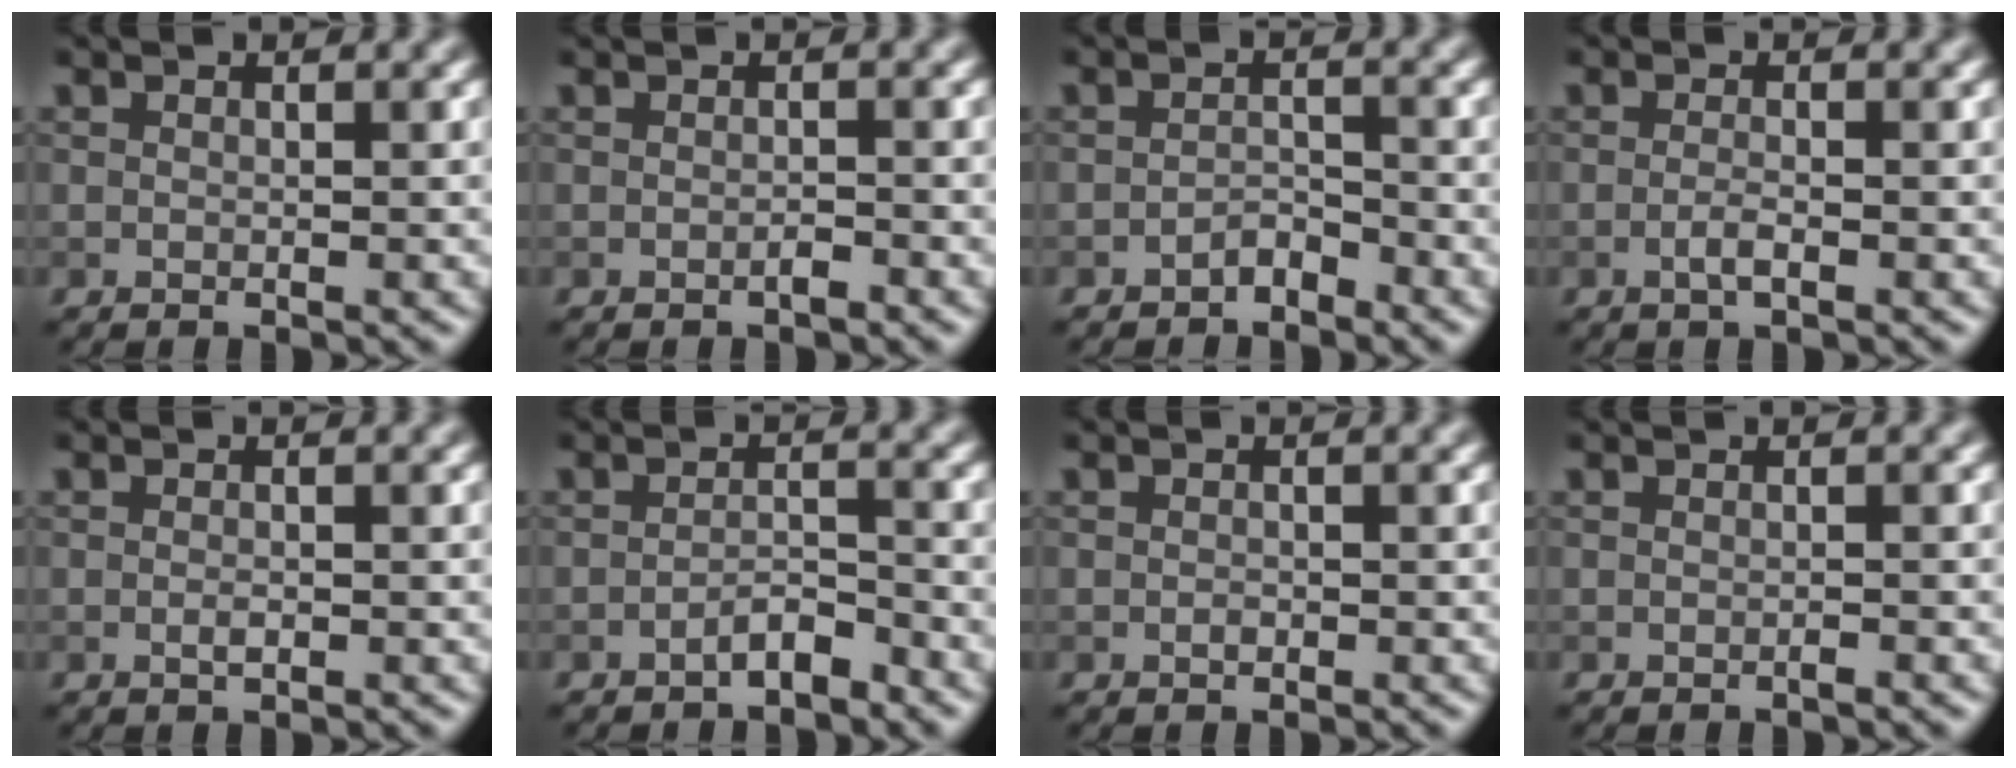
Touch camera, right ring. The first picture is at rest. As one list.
[{"total": 0.9, "force": [-0.6, 0.1, 0.7], "torque": [-0.011, 0.001, -0.009]}, {"total": 1.5, "force": [-1.3, 0.6, 0.6], "torque": [-0.008, 0.006, -0.024]}, {"total": 1.3, "force": [-0.5, 0.3, 1.2], "torque": [-0.024, 0.000, -0.013]}, {"total": 0.8, "force": [-0.2, 0.3, 0.7], "torque": [-0.015, -0.002, -0.004]}, {"total": 1.9, "force": [-1.5, 0.5, 1.1], "torque": [-0.018, 0.008, -0.027]}, {"total": 0.6, "force": [-0.2, 0.4, 0.4], "torque": [-0.006, 0.000, -0.004]}, {"total": 0.5, "force": [-0.3, 0.0, 0.4], "torque": [-0.005, 0.002, -0.006]}]